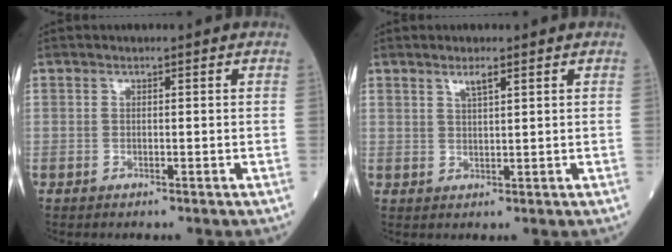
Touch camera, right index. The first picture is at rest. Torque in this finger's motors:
{"motor_torque": [0.05, 0.08, 0.01, 0.02]}